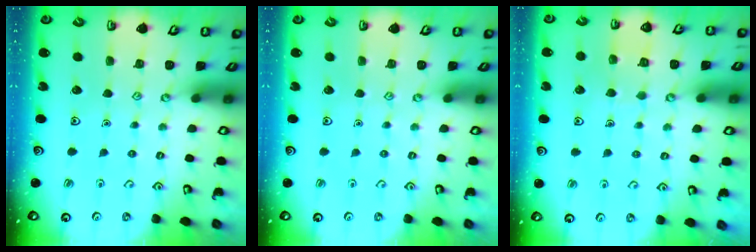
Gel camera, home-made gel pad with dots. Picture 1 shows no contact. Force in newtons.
{"total": 0.0}
{"total": 4.2, "press": 4.2, "slide": 0.3}